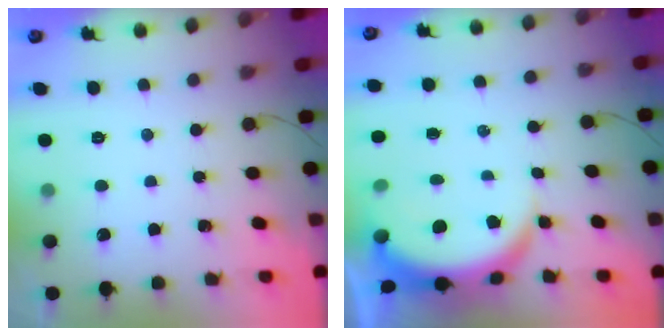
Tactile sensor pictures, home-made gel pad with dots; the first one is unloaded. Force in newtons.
{"total": 6.1, "press": 6.1, "slide": 0.7}